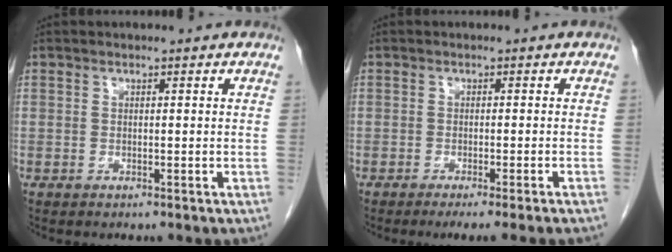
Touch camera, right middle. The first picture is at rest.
{"total": 5.7, "force": [-4.5, -1.1, 3.3], "torque": [-0.022, -0.007, -0.062]}